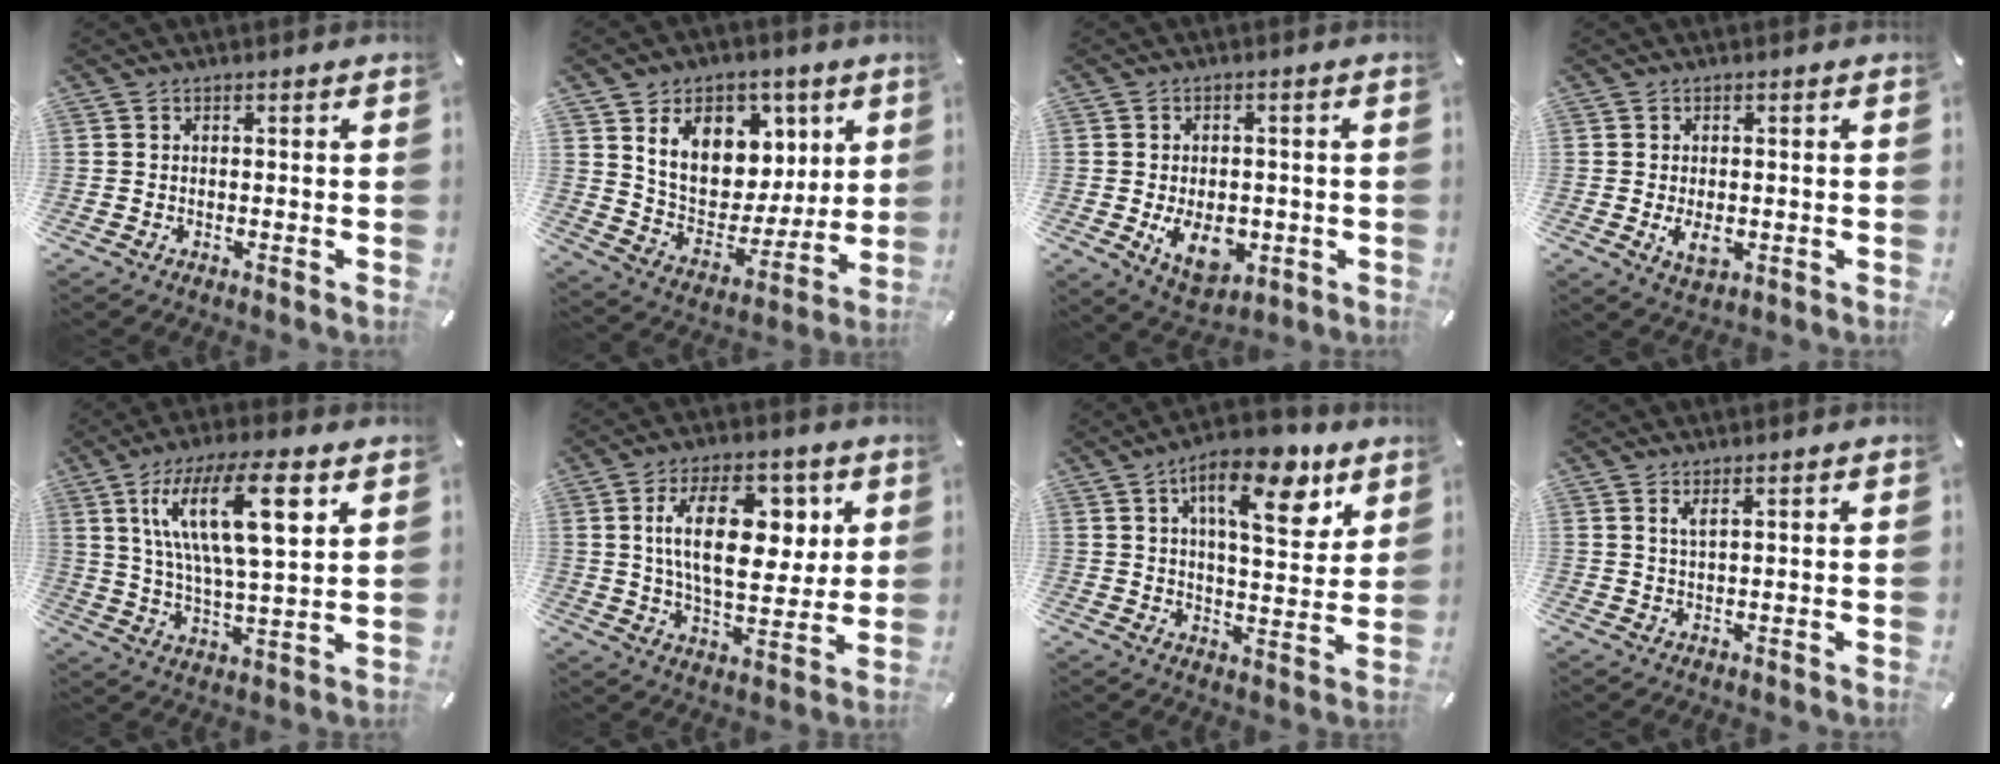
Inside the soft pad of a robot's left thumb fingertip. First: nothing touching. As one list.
[{"total": 15.9, "force": [7.0, 12.1, 7.5], "torque": [-0.119, -0.036, 0.134]}, {"total": 10.2, "force": [-2.4, 6.6, 7.5], "torque": [-0.124, -0.003, -0.038]}, {"total": 4.2, "force": [-0.6, 2.5, 3.3], "torque": [-0.062, -0.011, -0.017]}, {"total": 18.7, "force": [8.6, 6.4, 15.3], "torque": [-0.284, -0.010, 0.133]}, {"total": 18.5, "force": [5.5, 9.8, 14.7], "torque": [-0.244, 0.006, 0.088]}, {"total": 16.4, "force": [8.5, 6.9, 12.2], "torque": [-0.171, -0.038, 0.135]}, {"total": 2.2, "force": [1.4, 0.4, 1.7], "torque": [-0.036, 0.001, 0.024]}]